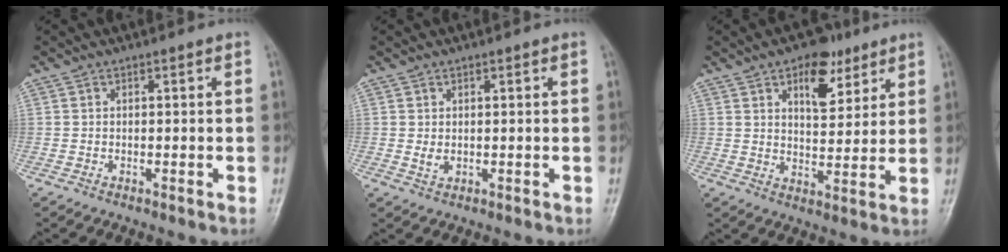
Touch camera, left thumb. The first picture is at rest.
{"total": 1.8, "force": [0.4, 1.2, 1.3], "torque": [-0.019, -0.006, 0.012]}
{"total": 9.5, "force": [5.3, 5.1, 6.0], "torque": [-0.058, -0.026, 0.078]}